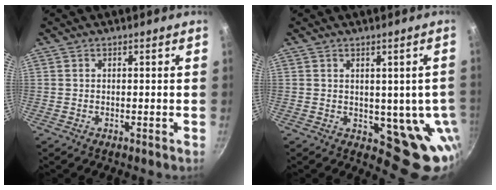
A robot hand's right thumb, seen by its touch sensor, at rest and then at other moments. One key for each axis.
{"total": 10.0, "fx": -0.5, "fy": 5.6, "fz": 8.3, "tx": -0.062, "ty": -0.014, "tz": 0.003}